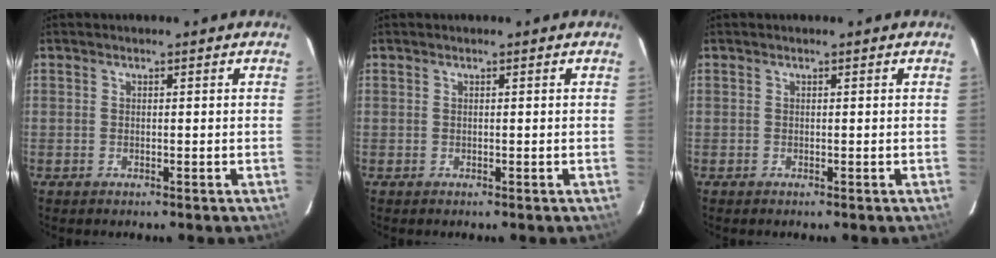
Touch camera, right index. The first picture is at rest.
{"total": 0.0}
{"total": 0.0}